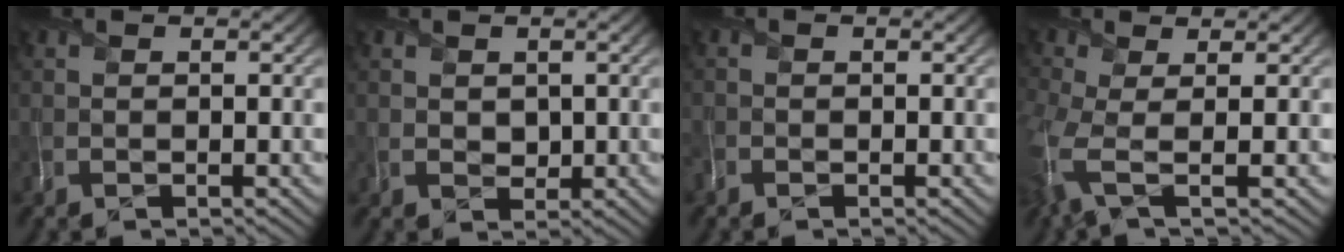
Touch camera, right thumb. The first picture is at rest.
{"total": 1.8, "force": [0.8, 1.5, 0.7], "torque": [-0.017, -0.002, 0.015]}
{"total": 0.9, "force": [-0.8, 0.3, 0.2], "torque": [-0.006, -0.005, -0.024]}
{"total": 5.1, "force": [-0.8, 1.6, 4.8], "torque": [-0.121, -0.016, -0.022]}